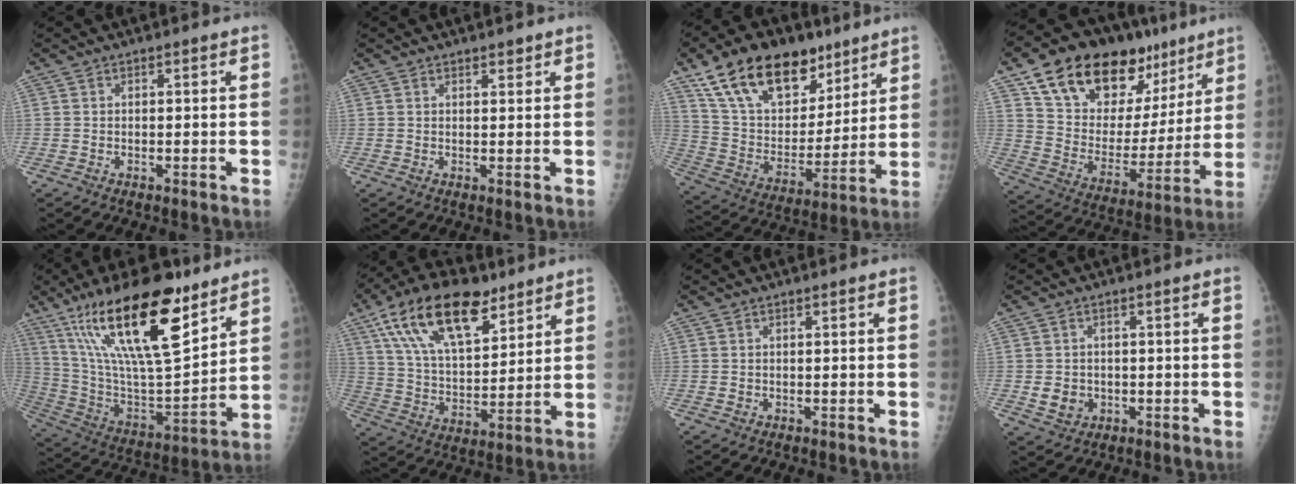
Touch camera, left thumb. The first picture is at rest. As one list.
[{"total": 1.3, "force": [1.0, 0.6, 0.6], "torque": [-0.001, -0.007, 0.014]}, {"total": 23.2, "force": [14.8, 12.8, 12.5], "torque": [-0.180, -0.038, 0.265]}, {"total": 26.2, "force": [15.5, 14.0, 15.7], "torque": [-0.206, -0.027, 0.260]}, {"total": 27.0, "force": [16.1, 8.6, 19.9], "torque": [-0.334, -0.057, 0.286]}, {"total": 20.7, "force": [11.8, 9.8, 13.9], "torque": [-0.219, -0.030, 0.214]}, {"total": 0.5, "force": [0.0, 0.5, 0.2], "torque": [0.001, 0.001, 0.000]}, {"total": 4.2, "force": [-0.6, 3.7, 1.9], "torque": [-0.018, 0.002, 0.000]}]